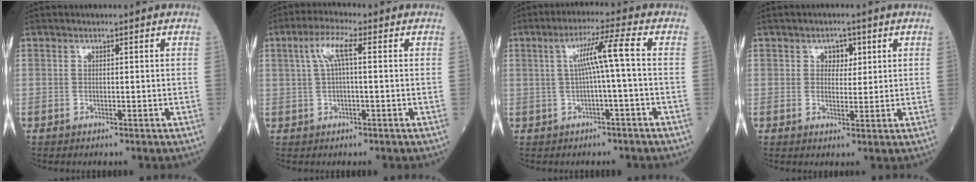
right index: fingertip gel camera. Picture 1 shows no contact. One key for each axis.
{"total": 5.1, "fx": 1.3, "fy": 0.8, "fz": 4.9, "tx": -0.103, "ty": 0.020, "tz": 0.028}
{"total": 6.0, "fx": 0.2, "fy": -1.1, "fz": 5.9, "tx": -0.105, "ty": 0.016, "tz": 0.008}
{"total": 2.8, "fx": 1.2, "fy": 1.9, "fz": 1.7, "tx": -0.017, "ty": 0.003, "tz": 0.017}